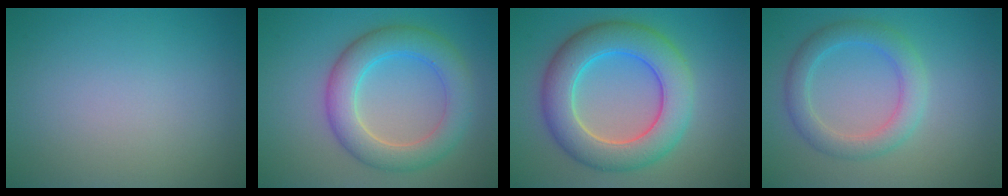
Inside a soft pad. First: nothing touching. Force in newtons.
{"total": 5.7, "press": 5.7, "slide": 0.1}
{"total": 8.1, "press": 8.1, "slide": 0.5}
{"total": 3.6, "press": 3.6, "slide": 0.0}